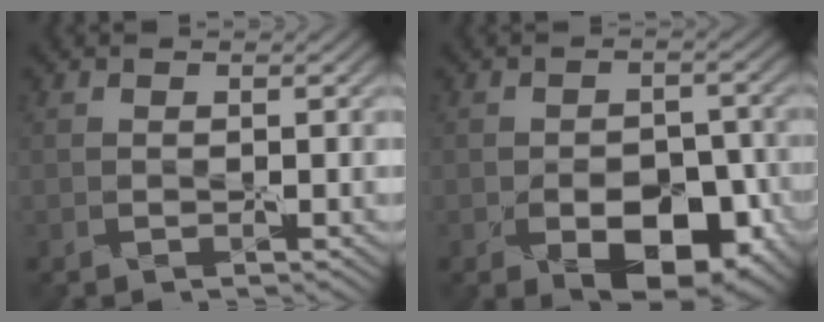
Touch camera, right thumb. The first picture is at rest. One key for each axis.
{"total": 8.4, "fx": -4.1, "fy": 4.8, "fz": 5.5, "tx": -0.081, "ty": -0.011, "tz": -0.048}